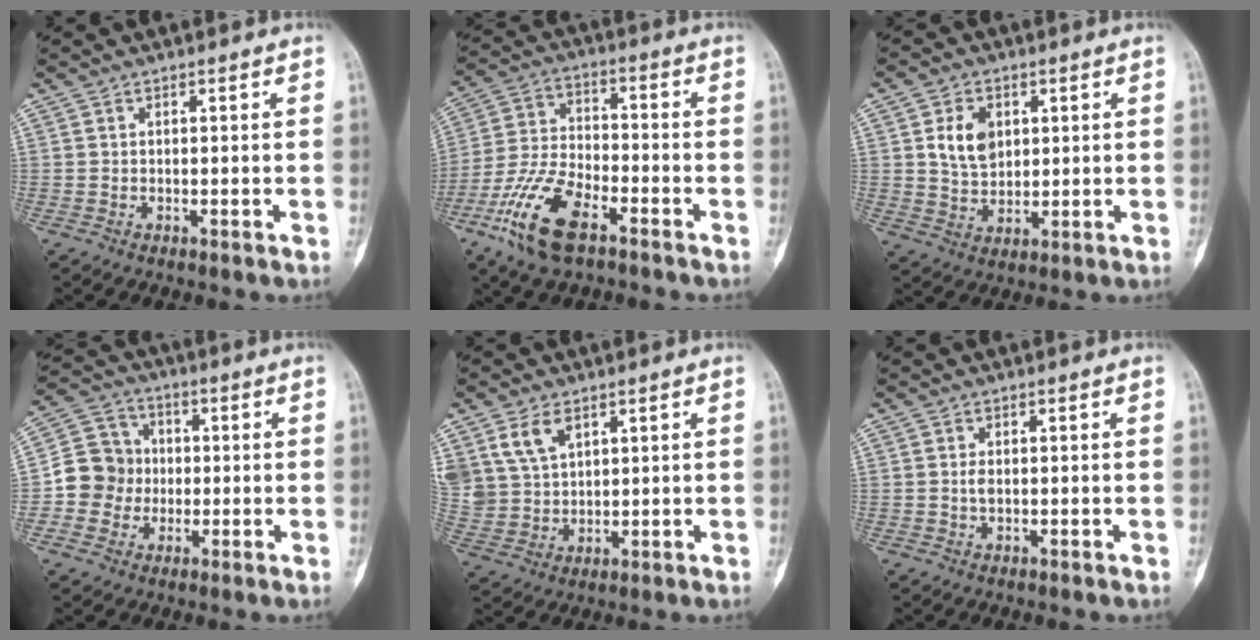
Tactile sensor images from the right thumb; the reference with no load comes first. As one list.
[{"total": 14.1, "force": [-7.9, 6.0, 10.0], "torque": [-0.206, 0.028, -0.155]}, {"total": 7.8, "force": [2.2, 5.7, 4.9], "torque": [-0.064, -0.014, 0.043]}, {"total": 9.6, "force": [-1.1, 9.1, 2.7], "torque": [-0.011, 0.025, -0.028]}, {"total": 8.6, "force": [4.5, 5.5, 4.9], "torque": [-0.089, -0.010, 0.104]}, {"total": 1.4, "force": [0.0, 0.8, 1.1], "torque": [-0.021, 0.000, 0.002]}]